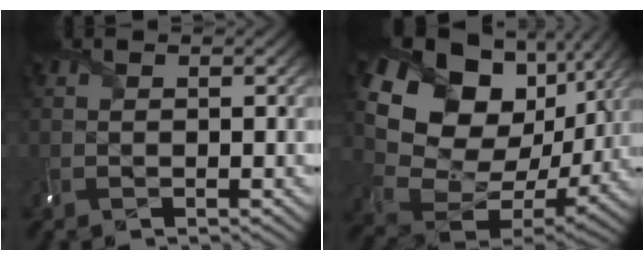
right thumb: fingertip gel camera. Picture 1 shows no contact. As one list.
[{"total": 16.8, "force": [6.7, 12.2, 9.4], "torque": [-0.214, 0.013, 0.134]}]